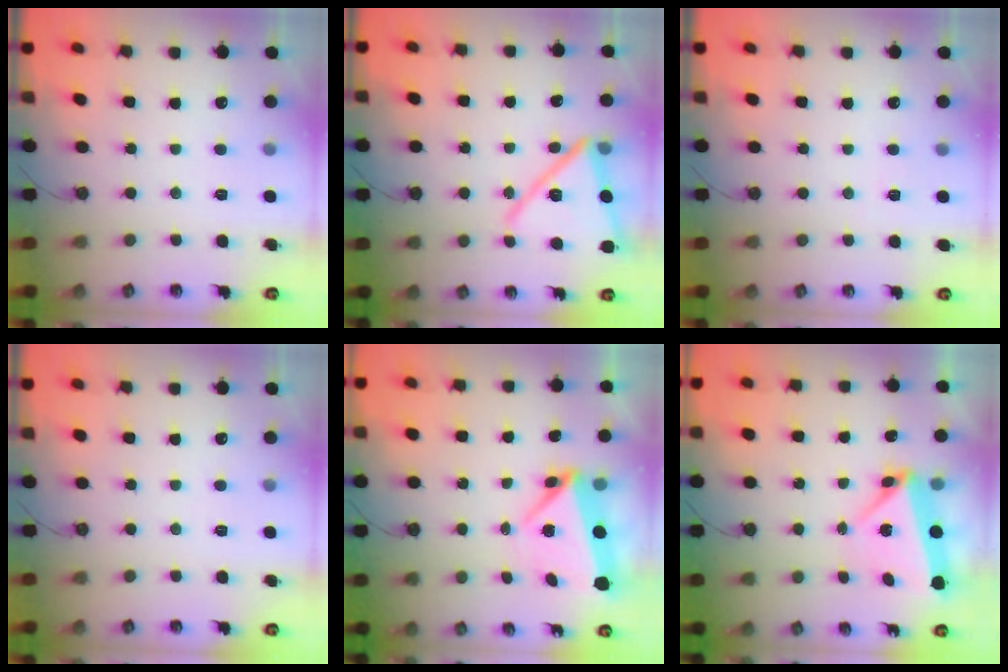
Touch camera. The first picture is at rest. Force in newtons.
{"total": 17.1, "press": 17.0, "slide": 1.7}
{"total": 2.5, "press": 1.8, "slide": 1.7}
{"total": 0.0}
{"total": 5.8, "press": 5.8, "slide": 0.3}
{"total": 9.1, "press": 4.7, "slide": 7.8}